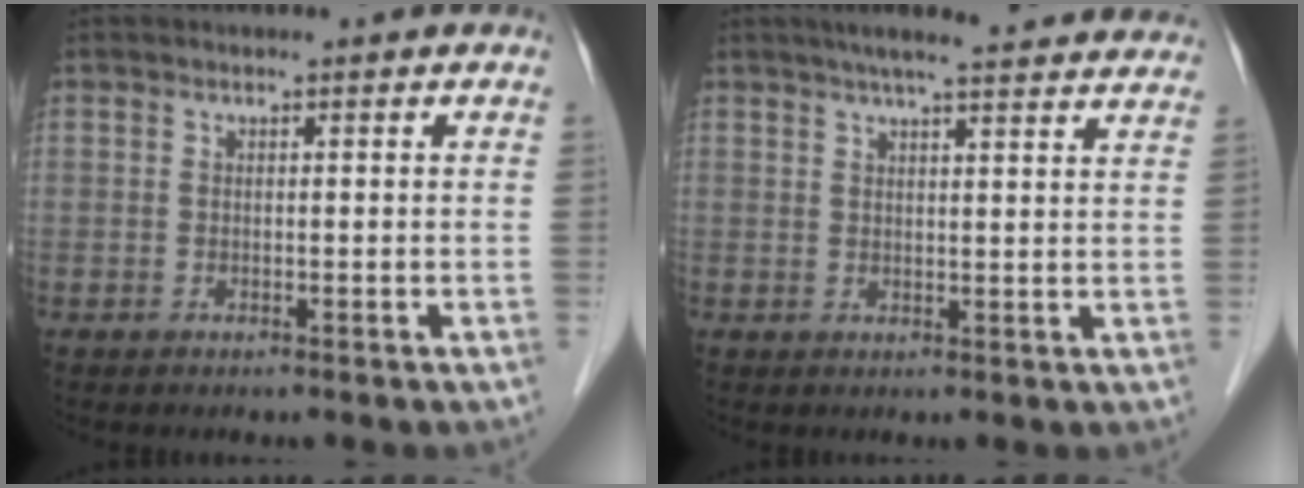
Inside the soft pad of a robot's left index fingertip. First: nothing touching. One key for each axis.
{"total": 16.2, "fx": 14.6, "fy": 1.2, "fz": 7.0, "tx": -0.096, "ty": 0.026, "tz": 0.175}